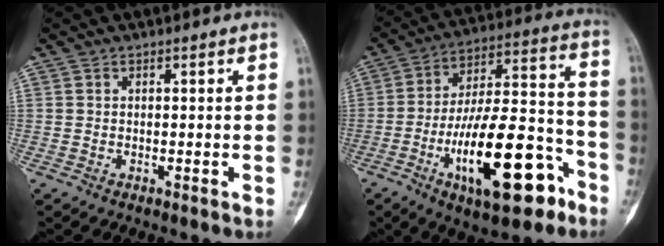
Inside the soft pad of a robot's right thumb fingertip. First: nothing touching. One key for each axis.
{"total": 23.1, "fx": -10.2, "fy": 8.6, "fz": 18.8, "tx": -0.306, "ty": 0.061, "tz": -0.158}